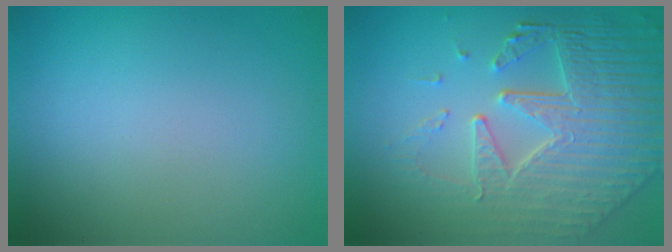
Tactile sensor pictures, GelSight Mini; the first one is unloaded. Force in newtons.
{"total": 8.8, "press": 6.0, "slide": 6.4}